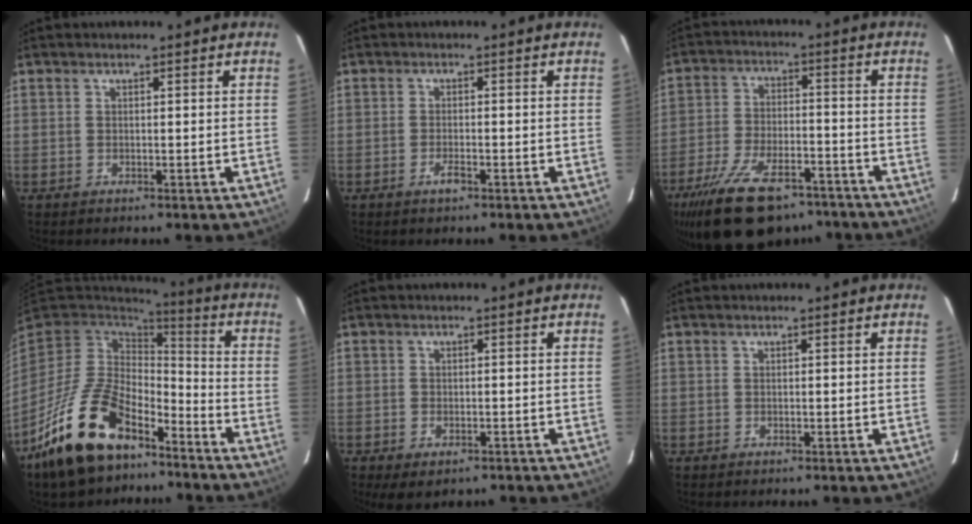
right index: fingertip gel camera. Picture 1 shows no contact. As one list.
[{"total": 2.0, "force": [-1.2, 0.6, 1.4], "torque": [-0.032, -0.001, -0.024]}, {"total": 19.9, "force": [-14.4, 8.8, 10.6], "torque": [-0.223, -0.020, -0.228]}, {"total": 20.2, "force": [-12.9, 10.3, 11.6], "torque": [-0.247, -0.009, -0.217]}, {"total": 4.5, "force": [-2.7, 2.3, 2.6], "torque": [-0.057, -0.017, -0.039]}, {"total": 0.0}]